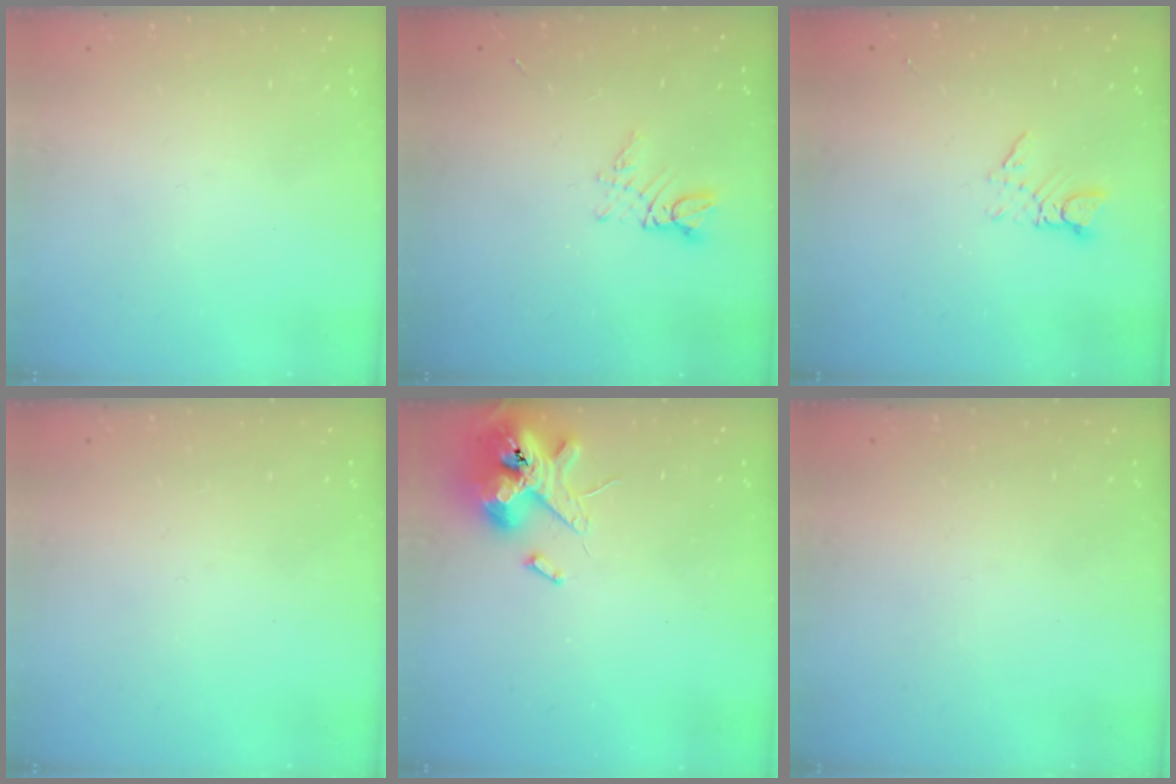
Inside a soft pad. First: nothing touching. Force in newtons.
{"total": 3.1, "press": 3.1, "slide": 0.4}
{"total": 3.0, "press": 3.0, "slide": 0.3}
{"total": 0.0}
{"total": 12.1, "press": 12.0, "slide": 1.9}
{"total": 0.0}